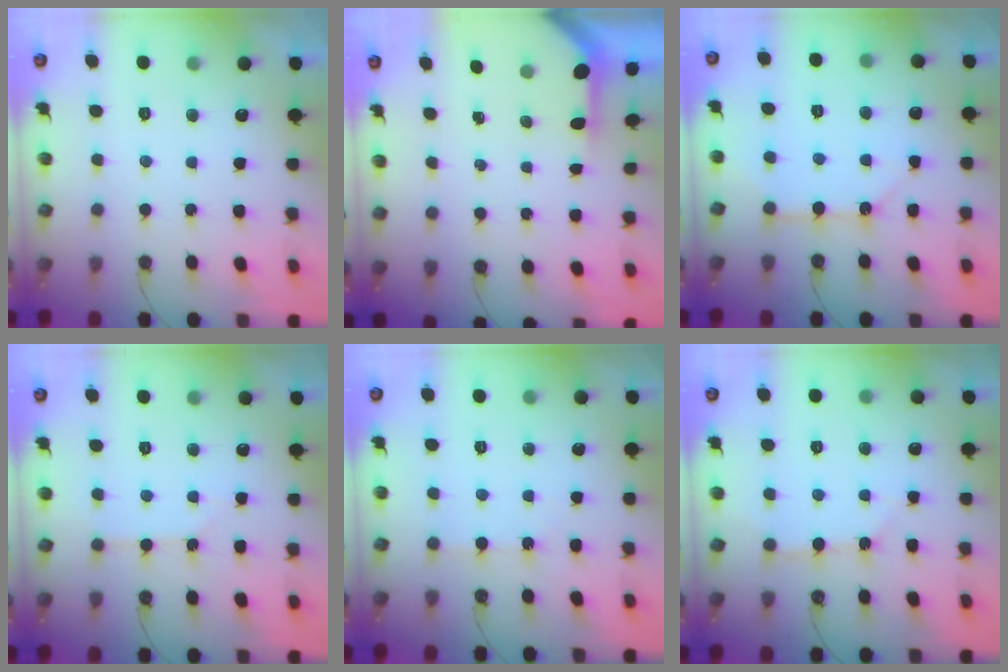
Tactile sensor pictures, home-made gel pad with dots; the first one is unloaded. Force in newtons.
{"total": 3.1, "press": 3.1, "slide": 0.3}
{"total": 8.2, "press": 8.2, "slide": 0.7}
{"total": 2.5, "press": 2.4, "slide": 0.4}
{"total": 2.9, "press": 2.9, "slide": 0.5}
{"total": 2.7, "press": 2.7, "slide": 0.4}